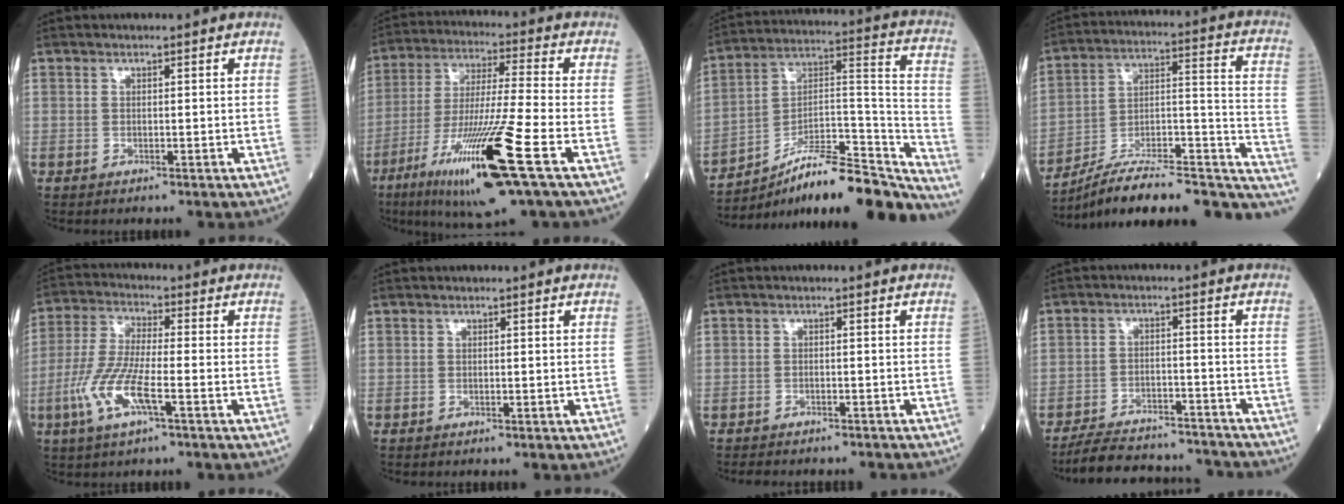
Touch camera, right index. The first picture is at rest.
{"total": 17.8, "force": [-8.1, -0.4, 15.8], "torque": [-0.319, -0.041, -0.146]}
{"total": 22.7, "force": [-19.5, 3.4, 11.1], "torque": [-0.120, 0.045, -0.303]}
{"total": 23.6, "force": [-18.5, 5.7, 13.5], "torque": [-0.136, 0.046, -0.274]}
{"total": 9.8, "force": [-3.5, 1.6, 9.0], "torque": [-0.195, -0.008, -0.072]}
{"total": 0.0}
{"total": 5.6, "force": [-5.0, 2.2, 1.4], "torque": [-0.017, 0.002, -0.066]}
{"total": 13.4, "force": [-12.8, 2.2, 3.4], "torque": [-0.058, 0.011, -0.190]}